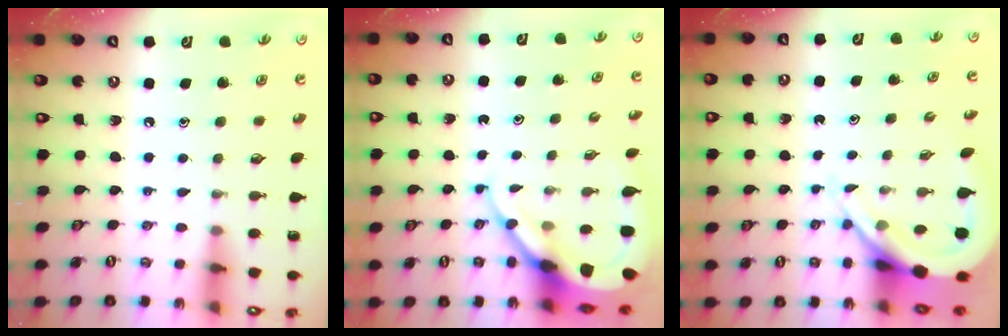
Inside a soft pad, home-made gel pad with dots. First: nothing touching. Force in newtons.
{"total": 9.4, "press": 9.3, "slide": 0.9}
{"total": 7.8, "press": 7.7, "slide": 0.9}